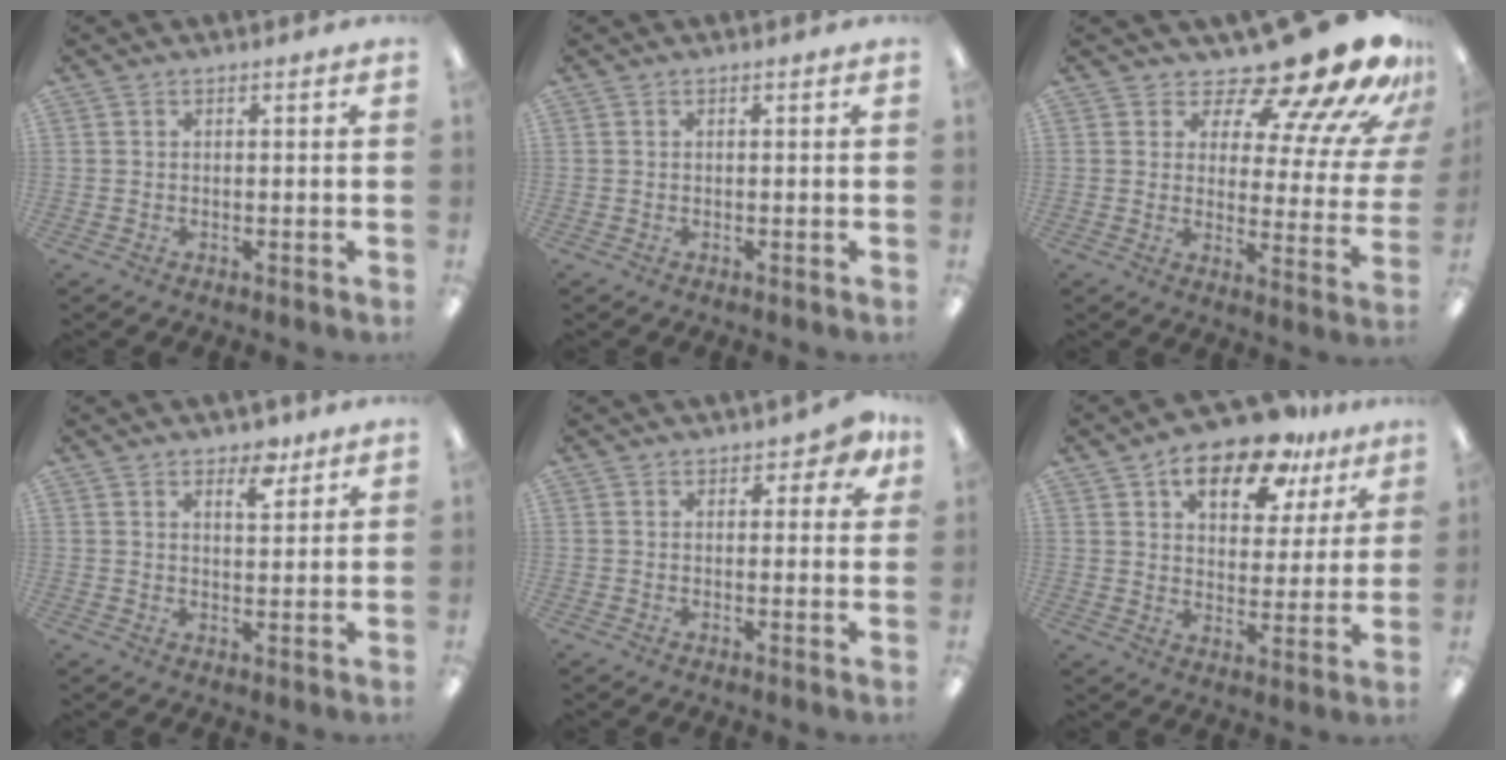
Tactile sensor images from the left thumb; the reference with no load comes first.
{"total": 0.0}
{"total": 17.6, "force": [14.1, 5.0, 9.3], "torque": [-0.134, -0.115, 0.227]}
{"total": 5.5, "force": [4.0, 2.5, 2.7], "torque": [-0.014, -0.024, 0.064]}
{"total": 3.9, "force": [2.4, 2.1, 2.3], "torque": [-0.024, -0.002, 0.041]}
{"total": 15.2, "force": [10.0, 7.4, 8.7], "torque": [-0.126, -0.045, 0.170]}